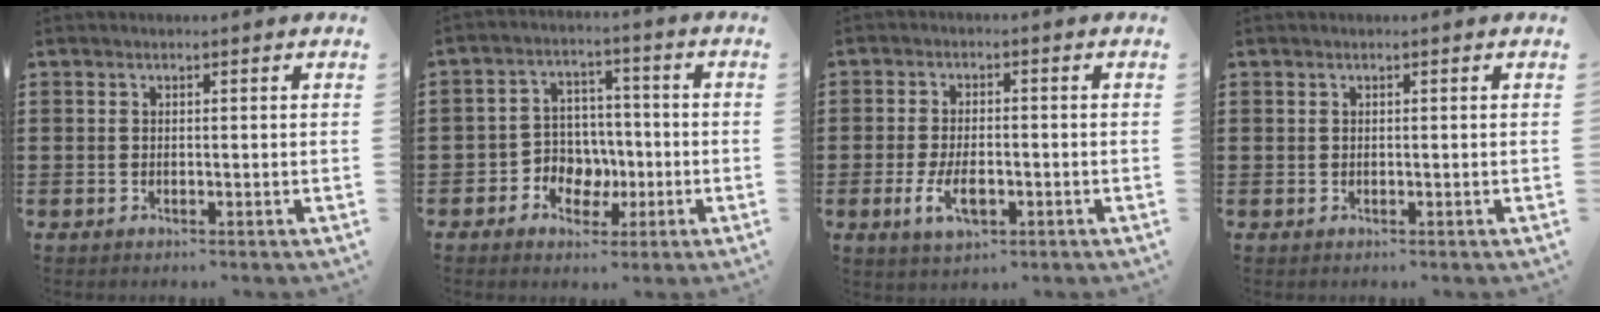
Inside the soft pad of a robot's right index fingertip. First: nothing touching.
{"total": 5.9, "force": [-1.9, 5.3, 2.0], "torque": [-0.040, 0.014, -0.033]}
{"total": 5.2, "force": [-1.6, 2.5, 4.2], "torque": [-0.090, -0.001, -0.033]}
{"total": 0.0}